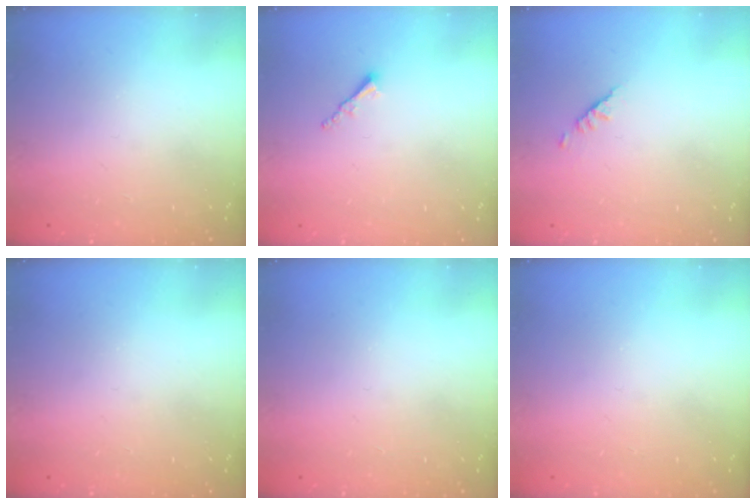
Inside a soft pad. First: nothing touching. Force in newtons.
{"total": 1.7, "press": 1.7, "slide": 0.3}
{"total": 1.9, "press": 1.8, "slide": 0.5}
{"total": 0.0}
{"total": 0.0}
{"total": 0.0}